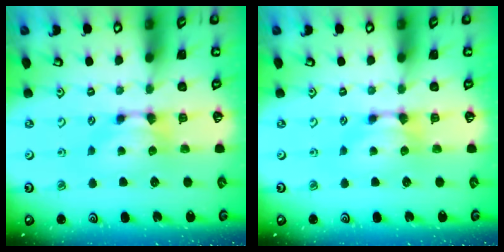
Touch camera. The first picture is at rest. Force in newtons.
{"total": 0.0}